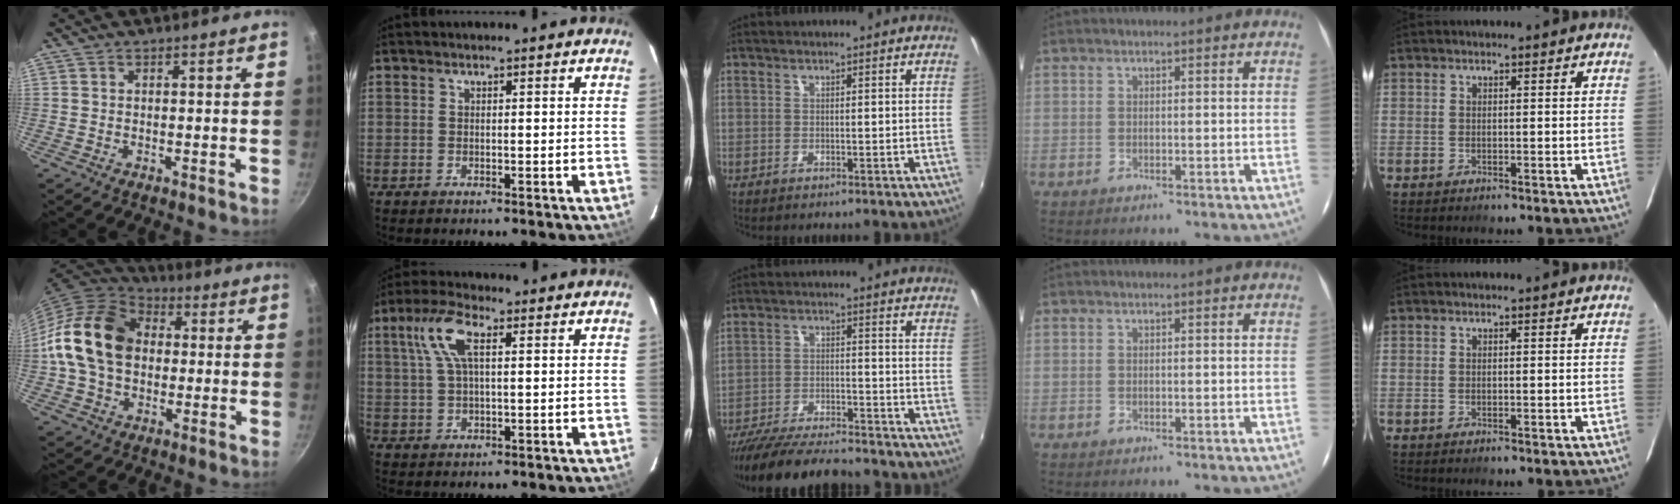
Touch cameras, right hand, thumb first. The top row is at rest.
{"thumb": {"total": 18.5, "force": [0.9, 13.8, 12.3], "torque": [-0.208, 0.031, 0.004]}, "index": {"total": 7.5, "force": [2.6, 2.7, 6.5], "torque": [-0.137, 0.019, 0.050]}, "middle": {"total": 18.1, "force": [-16.0, 3.5, 7.7], "torque": [-0.161, -0.030, -0.249]}}